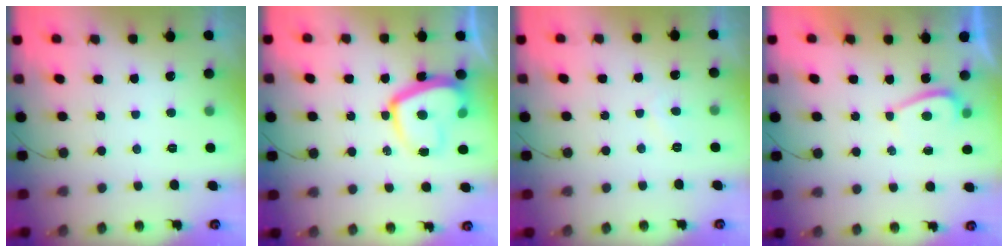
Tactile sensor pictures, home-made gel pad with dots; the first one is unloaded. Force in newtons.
{"total": 12.3, "press": 12.2, "slide": 1.2}
{"total": 2.1, "press": 2.0, "slide": 0.5}
{"total": 1.4, "press": 1.3, "slide": 0.5}